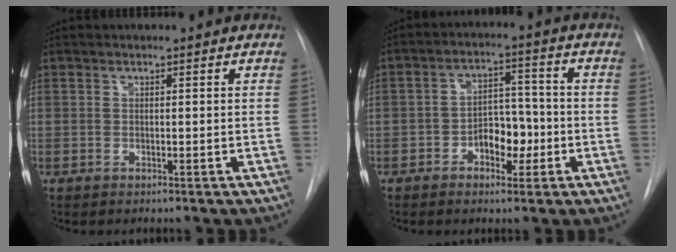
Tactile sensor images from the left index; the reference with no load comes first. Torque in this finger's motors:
{"motor_torque": [0.31, -0.08, 0.11, 0.03]}